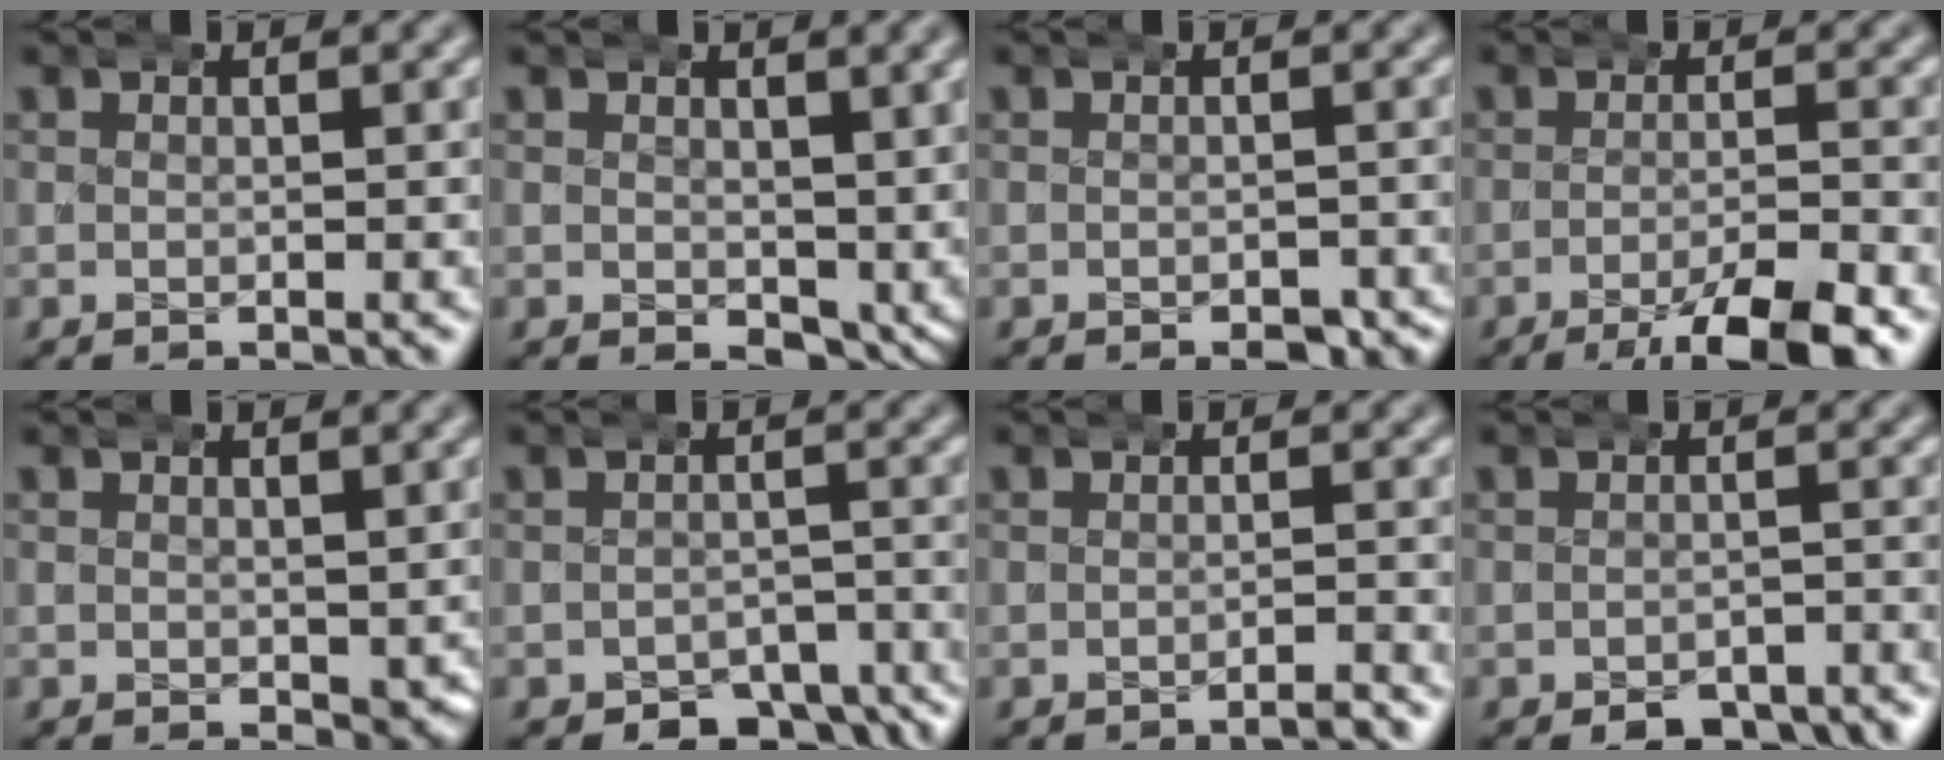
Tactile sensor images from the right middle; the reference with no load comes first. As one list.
[{"total": 2.7, "force": [0.0, 1.5, 2.2], "torque": [-0.029, -0.015, 0.005]}, {"total": 3.0, "force": [-2.1, 1.2, 1.8], "torque": [-0.019, -0.006, -0.031]}, {"total": 6.5, "force": [-4.1, 1.3, 4.9], "torque": [-0.063, -0.007, -0.065]}, {"total": 2.2, "force": [-0.3, 1.3, 1.7], "torque": [-0.019, -0.009, 0.000]}, {"total": 7.6, "force": [-5.9, 3.8, 2.8], "torque": [-0.021, -0.014, -0.089]}, {"total": 1.4, "force": [-1.4, 0.0, 0.4], "torque": [-0.003, 0.009, -0.030]}, {"total": 4.9, "force": [-4.1, 1.8, 1.9], "torque": [-0.028, -0.011, -0.061]}]